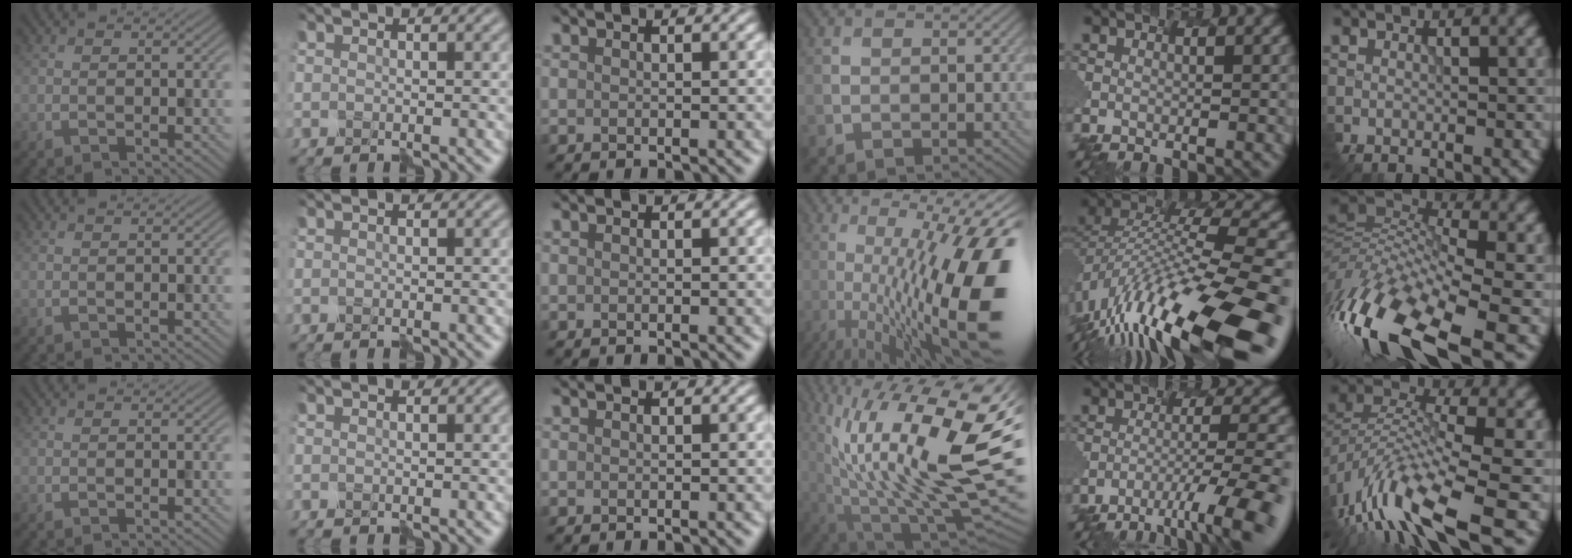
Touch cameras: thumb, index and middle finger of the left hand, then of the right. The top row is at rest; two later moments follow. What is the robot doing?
{"motion": "shake", "object": "plastic piggy bank"}